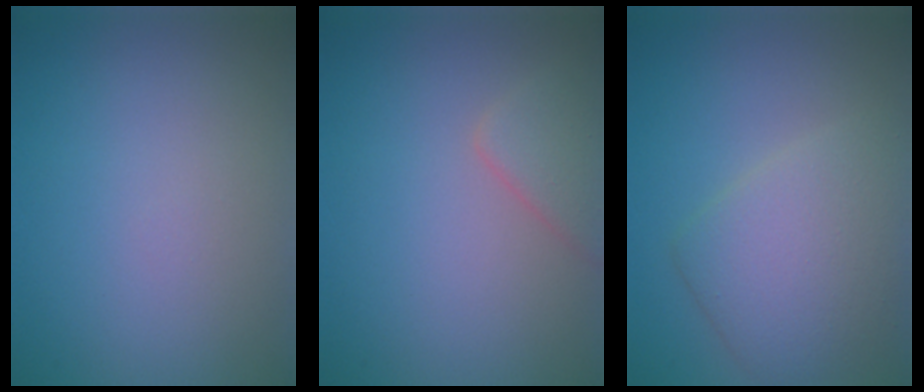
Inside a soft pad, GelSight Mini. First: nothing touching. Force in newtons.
{"total": 2.3, "press": 2.3, "slide": 0.1}
{"total": 5.4, "press": 5.4, "slide": 0.2}